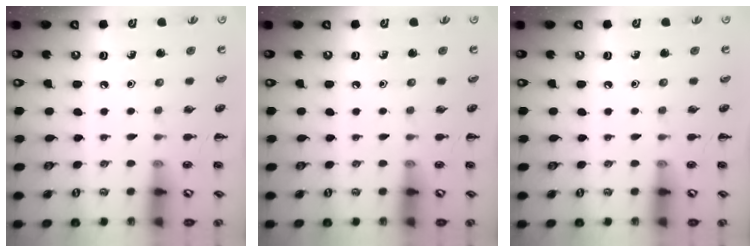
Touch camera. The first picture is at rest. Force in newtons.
{"total": 0.0}
{"total": 0.0}